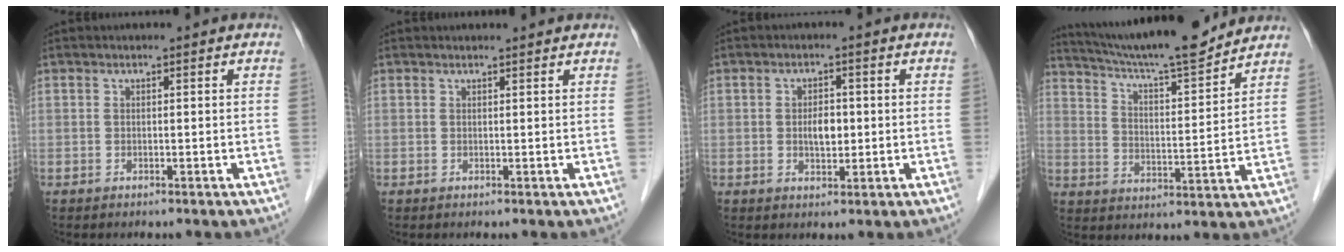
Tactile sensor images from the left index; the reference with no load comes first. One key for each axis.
{"total": 0.8, "fx": 0.8, "fy": 0.0, "fz": 0.1, "tx": -0.004, "ty": 0.002, "tz": 0.002}
{"total": 3.2, "fx": -1.2, "fy": 1.6, "fz": 2.5, "tx": -0.041, "ty": -0.003, "tz": -0.018}
{"total": 16.1, "fx": 14.5, "fy": 0.6, "fz": 6.8, "tx": -0.118, "ty": -0.001, "tz": 0.224}